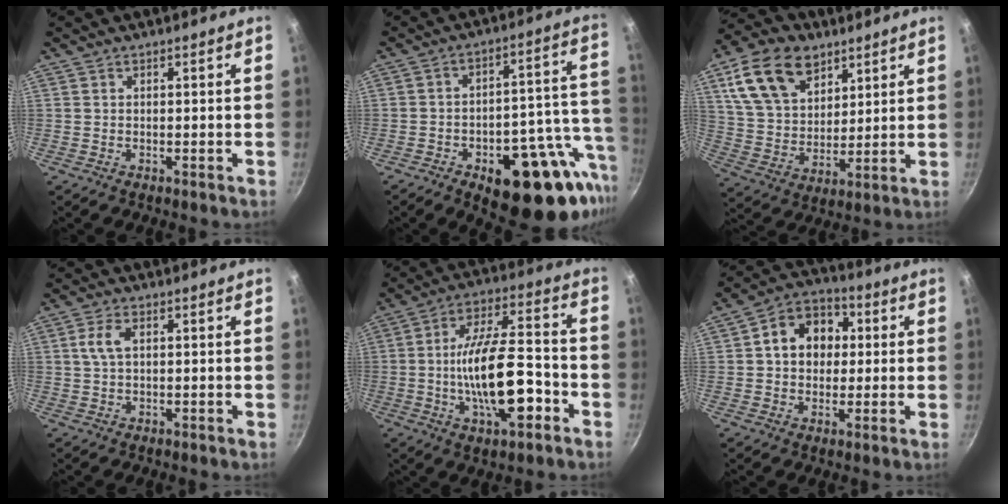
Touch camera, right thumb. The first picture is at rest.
{"total": 22.8, "force": [-9.7, 10.9, 17.6], "torque": [-0.178, 0.036, -0.126]}
{"total": 17.6, "force": [8.8, 11.5, 10.0], "torque": [-0.154, -0.020, 0.166]}
{"total": 3.8, "force": [0.9, 2.0, 3.1], "torque": [-0.061, 0.008, 0.017]}
{"total": 17.3, "force": [-5.0, 6.9, 15.0], "torque": [-0.238, 0.040, -0.085]}
{"total": 11.5, "force": [1.7, 9.2, 6.7], "torque": [-0.067, 0.020, 0.011]}